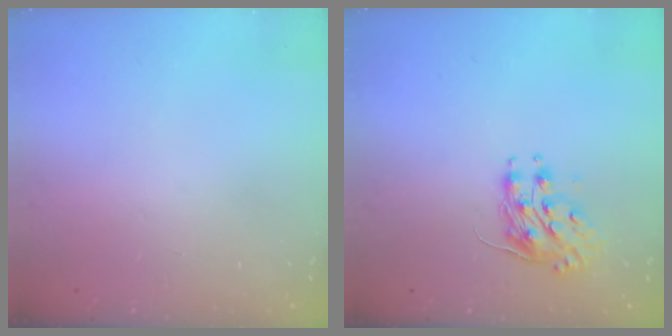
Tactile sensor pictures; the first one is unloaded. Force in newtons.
{"total": 8.2, "press": 8.1, "slide": 0.3}